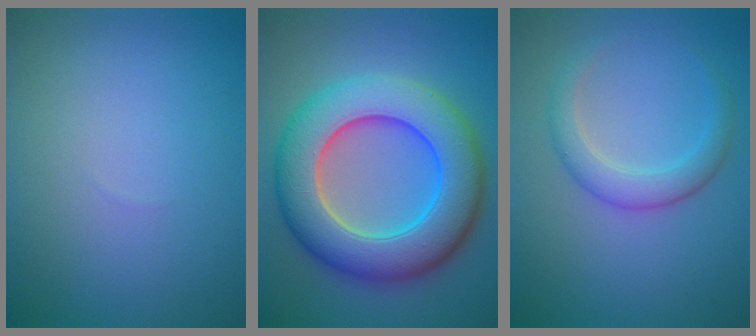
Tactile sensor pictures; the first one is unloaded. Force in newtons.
{"total": 11.6, "press": 11.6, "slide": 0.4}
{"total": 2.7, "press": 2.7, "slide": 0.1}